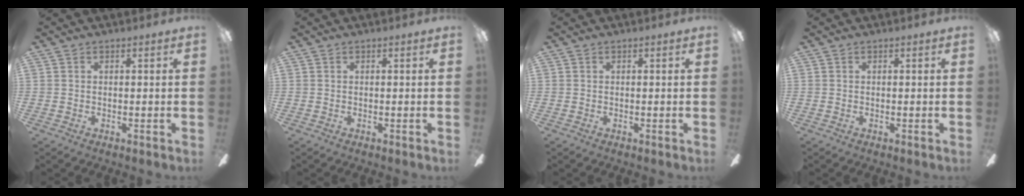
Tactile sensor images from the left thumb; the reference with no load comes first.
{"total": 0.0}
{"total": 0.0}
{"total": 0.0}